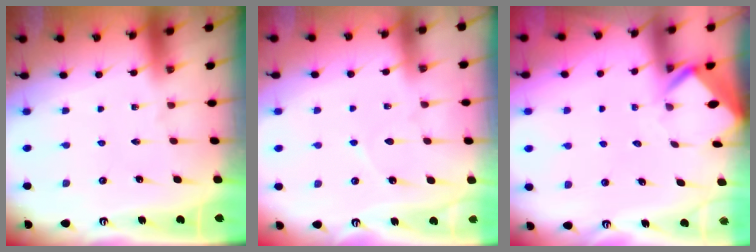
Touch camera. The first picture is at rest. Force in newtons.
{"total": 5.5, "press": 5.4, "slide": 0.5}
{"total": 3.0, "press": 3.0, "slide": 0.2}